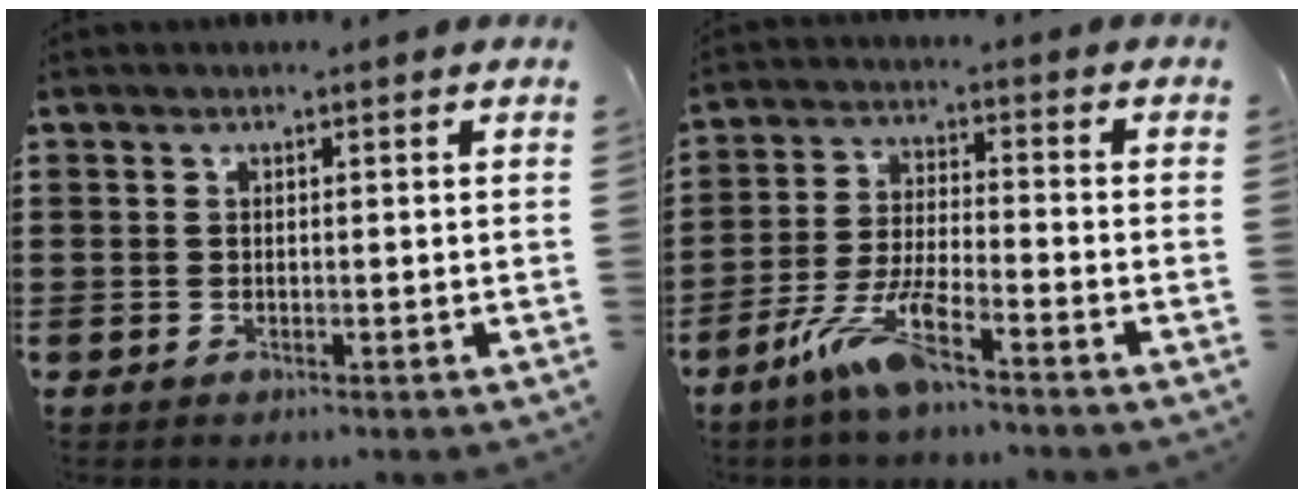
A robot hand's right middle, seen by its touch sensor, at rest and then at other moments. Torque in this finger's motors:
{"motor_torque": [2.14, 0.00, 0.59, 0.21]}